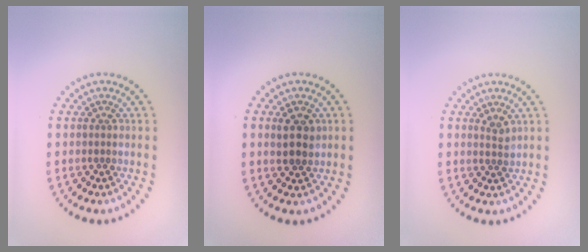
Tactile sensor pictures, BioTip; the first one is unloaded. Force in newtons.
{"total": 2.4, "press": 2.3, "slide": 0.6}
{"total": 1.2, "press": 0.9, "slide": 0.7}